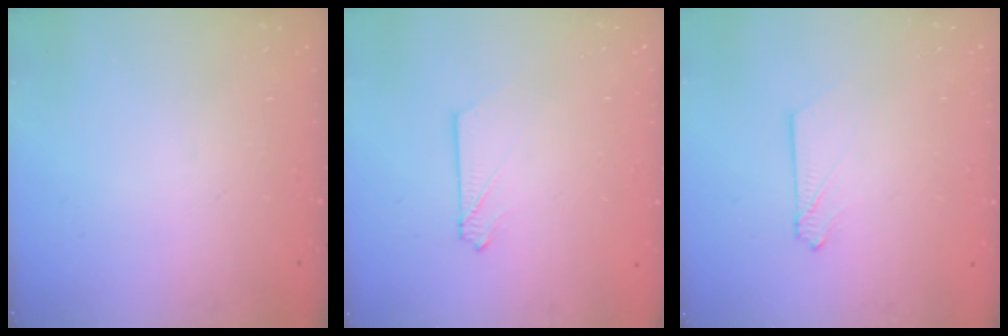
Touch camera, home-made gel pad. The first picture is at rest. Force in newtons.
{"total": 2.7, "press": 2.7, "slide": 0.3}
{"total": 2.2, "press": 2.1, "slide": 0.3}